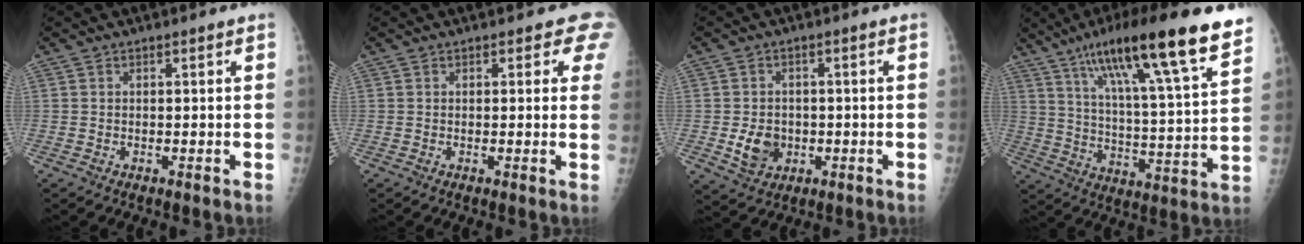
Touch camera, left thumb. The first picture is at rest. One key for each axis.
{"total": 3.7, "fx": 2.5, "fy": 1.9, "fz": 2.1, "tx": 0.008, "ty": -0.006, "tz": 0.016}
{"total": 5.8, "fx": -1.0, "fy": 4.7, "fz": 3.2, "tx": -0.037, "ty": 0.004, "tz": -0.008}
{"total": 23.3, "fx": 14.8, "fy": 3.1, "fz": 17.7, "tx": -0.271, "ty": -0.039, "tz": 0.238}